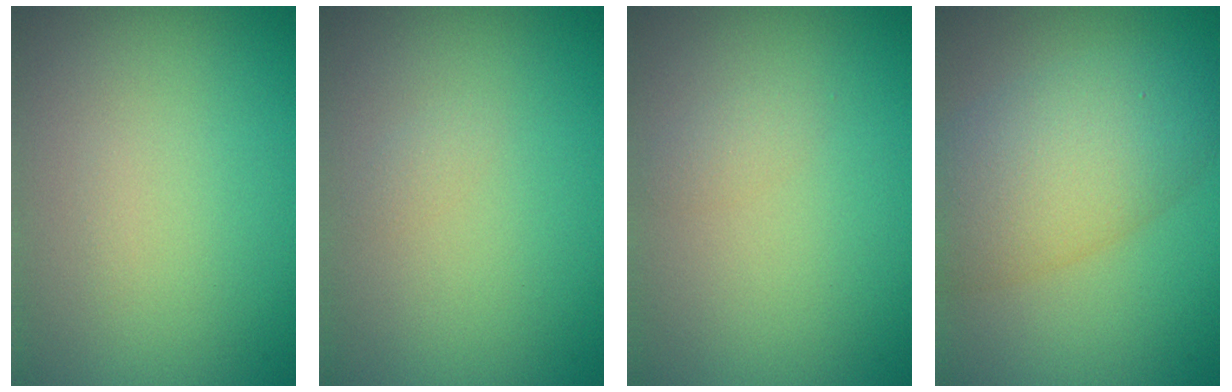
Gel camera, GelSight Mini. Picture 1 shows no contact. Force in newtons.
{"total": 0.5, "press": 0.5, "slide": 0.0}
{"total": 0.8, "press": 0.8, "slide": 0.0}
{"total": 6.8, "press": 6.8, "slide": 0.1}